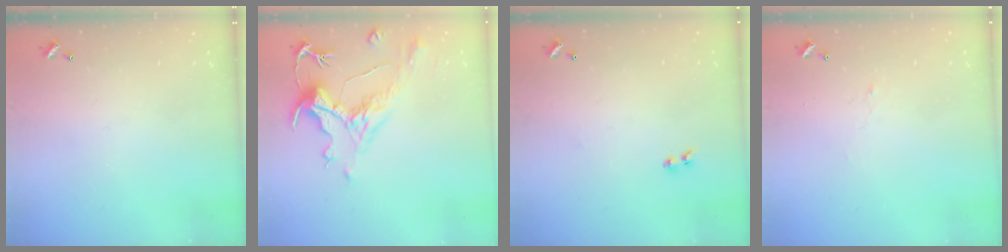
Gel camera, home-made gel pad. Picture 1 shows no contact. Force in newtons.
{"total": 1.4, "press": 0.2, "slide": 1.4}
{"total": 2.0, "press": 1.7, "slide": 1.0}
{"total": 0.9, "press": 0.6, "slide": 0.6}